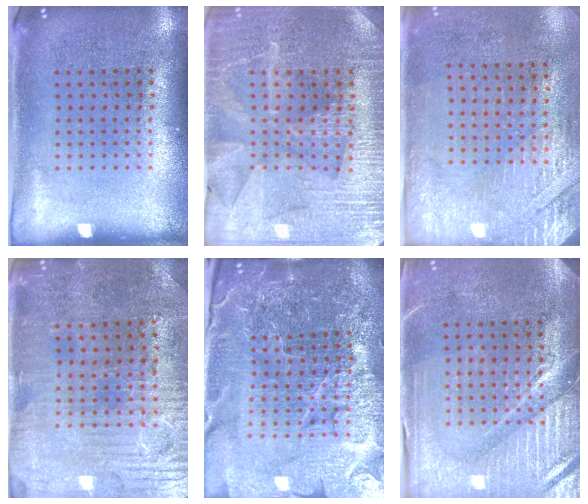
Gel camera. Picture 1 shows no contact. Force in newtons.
{"total": 3.6, "press": 3.5, "slide": 0.9}
{"total": 2.9, "press": 2.5, "slide": 1.5}
{"total": 1.7, "press": 1.7, "slide": 0.5}
{"total": 6.6, "press": 5.8, "slide": 3.3}
{"total": 4.0, "press": 3.7, "slide": 1.5}